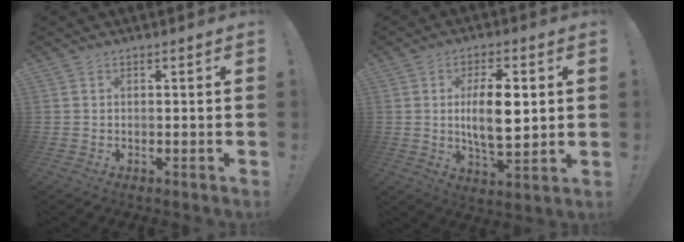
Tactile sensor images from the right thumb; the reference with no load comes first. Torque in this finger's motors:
{"motor_torque": [0.30, 0.36, 1.02, -0.18, 0.09]}